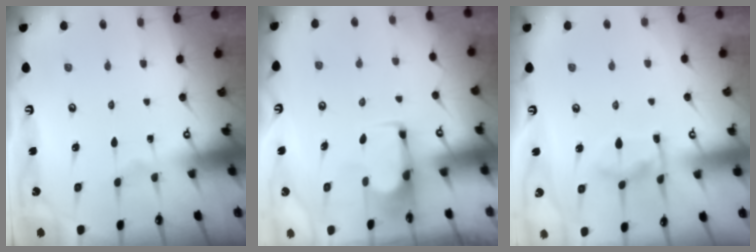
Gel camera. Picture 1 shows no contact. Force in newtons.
{"total": 1.9, "press": 1.7, "slide": 0.7}
{"total": 10.8, "press": 10.7, "slide": 1.2}